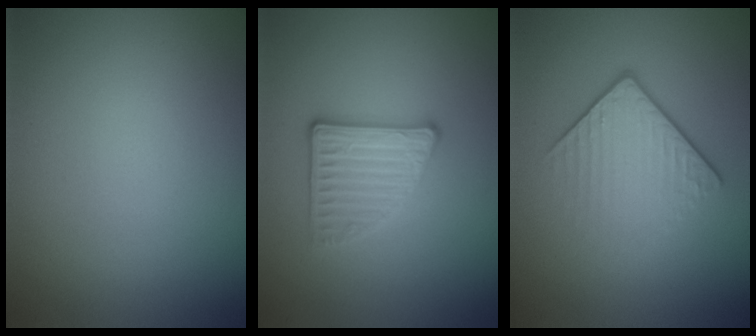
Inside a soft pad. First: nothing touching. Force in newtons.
{"total": 3.1, "press": 2.9, "slide": 1.1}
{"total": 4.2, "press": 2.6, "slide": 3.3}